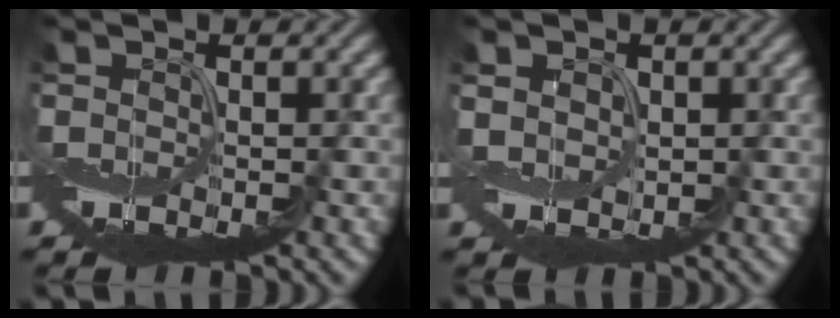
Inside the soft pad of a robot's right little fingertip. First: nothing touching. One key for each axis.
{"total": 1.5, "fx": 0.8, "fy": 1.3, "fz": 0.3, "tx": -0.015, "ty": 0.001, "tz": 0.018}